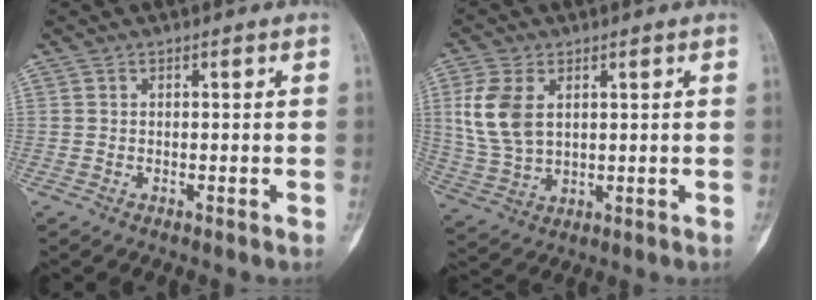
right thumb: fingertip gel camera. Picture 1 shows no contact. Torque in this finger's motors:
{"motor_torque": [0.50, 1.94, 1.12, 0.17, 0.12]}